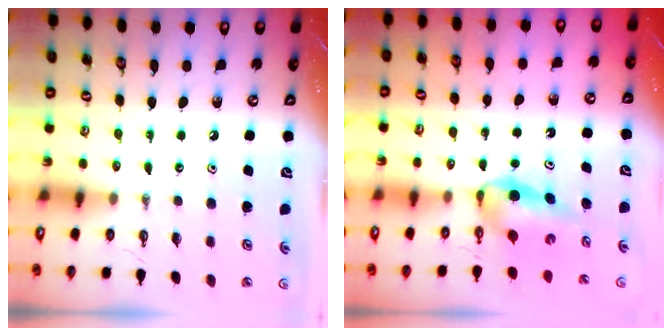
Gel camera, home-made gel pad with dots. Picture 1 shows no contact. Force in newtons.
{"total": 7.5, "press": 5.4, "slide": 5.2}